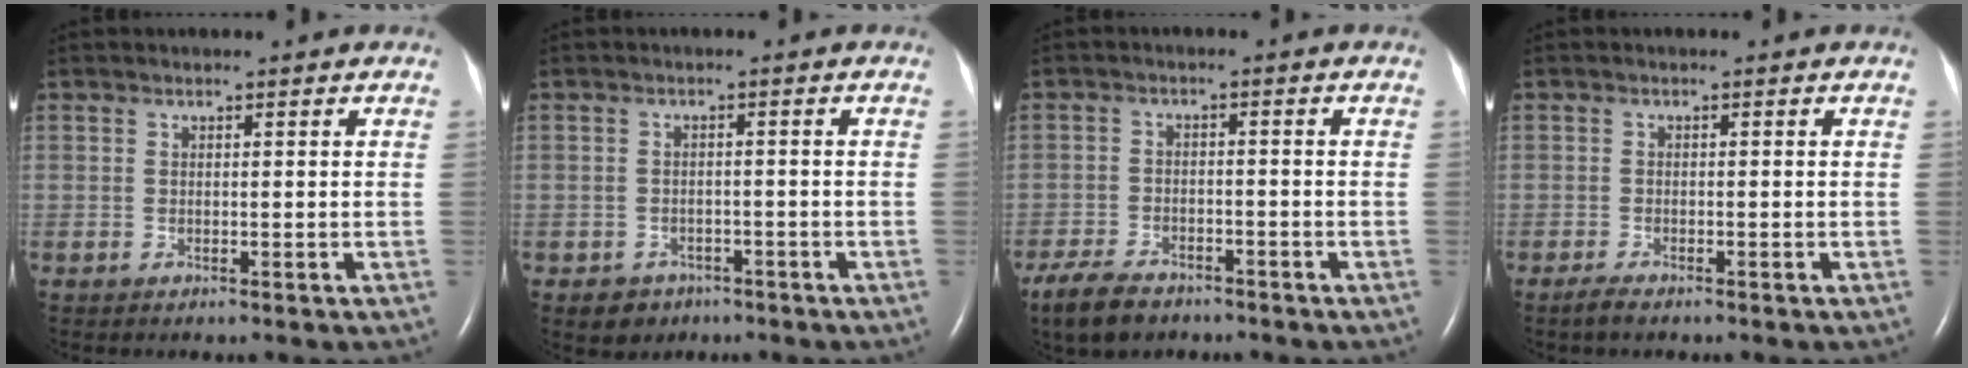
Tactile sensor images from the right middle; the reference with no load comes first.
{"total": 3.1, "force": [-1.9, 2.4, 0.2], "torque": [-0.011, 0.010, -0.021]}
{"total": 7.5, "force": [-5.9, 3.3, 3.3], "torque": [-0.069, -0.010, -0.100]}
{"total": 1.4, "force": [-1.2, 0.2, 0.8], "torque": [-0.030, -0.005, -0.022]}